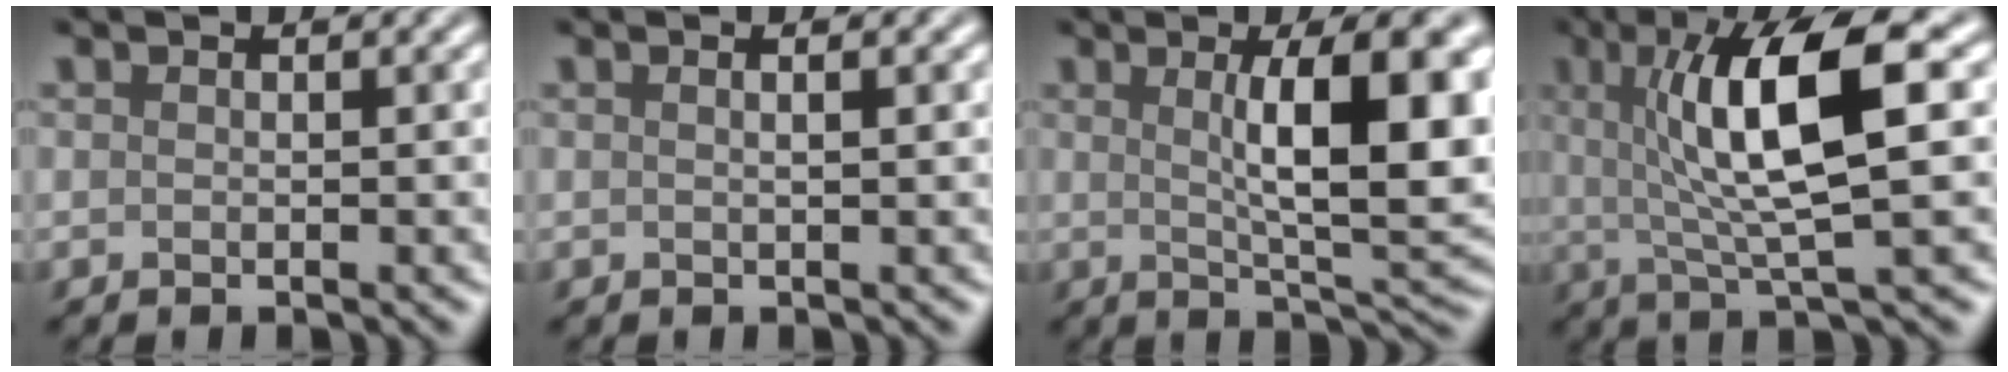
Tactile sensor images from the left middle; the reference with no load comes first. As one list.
[{"total": 1.2, "force": [0.5, 0.4, 1.0], "torque": [-0.008, -0.002, 0.001]}, {"total": 10.5, "force": [2.0, 2.7, 9.9], "torque": [-0.123, 0.000, 0.032]}, {"total": 9.3, "force": [2.0, 1.9, 8.8], "torque": [-0.135, 0.002, 0.034]}]